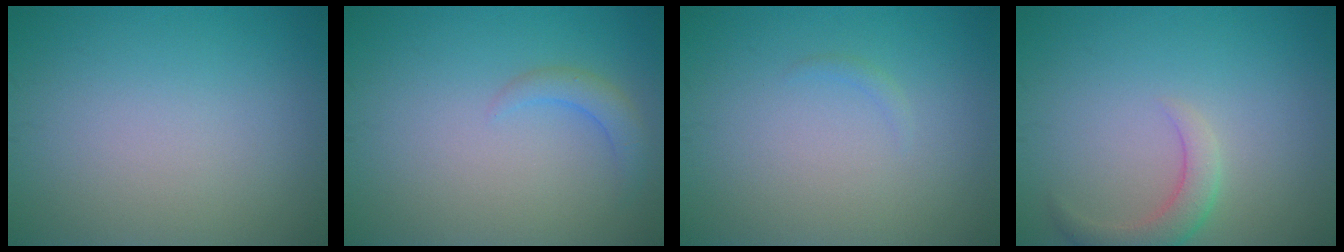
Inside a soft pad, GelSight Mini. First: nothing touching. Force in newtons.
{"total": 1.8, "press": 1.8, "slide": 0.3}
{"total": 0.5, "press": 0.5, "slide": 0.1}
{"total": 2.7, "press": 2.7, "slide": 0.2}